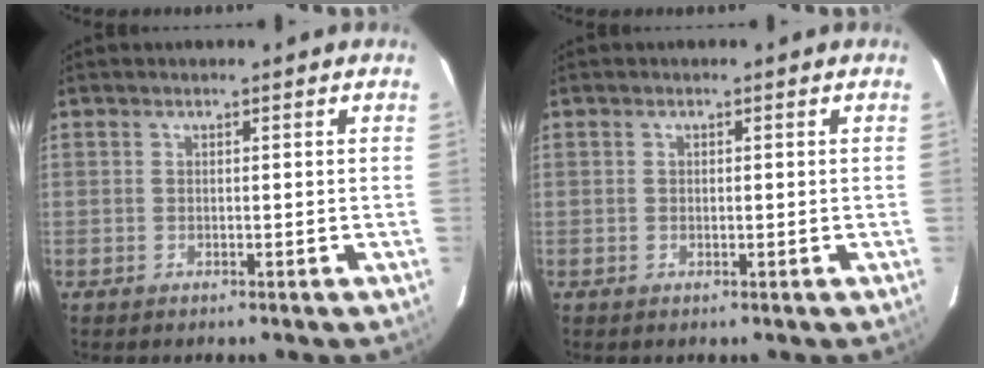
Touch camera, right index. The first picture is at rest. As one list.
[{"total": 0.6, "force": [-0.1, 0.3, 0.5], "torque": [-0.008, 0.001, -0.003]}]